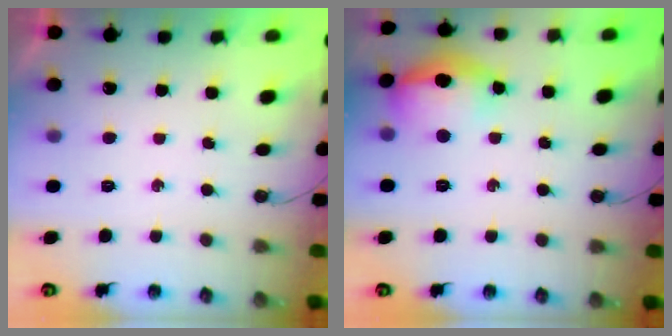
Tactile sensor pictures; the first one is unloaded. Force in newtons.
{"total": 20.4, "press": 16.5, "slide": 12.0}